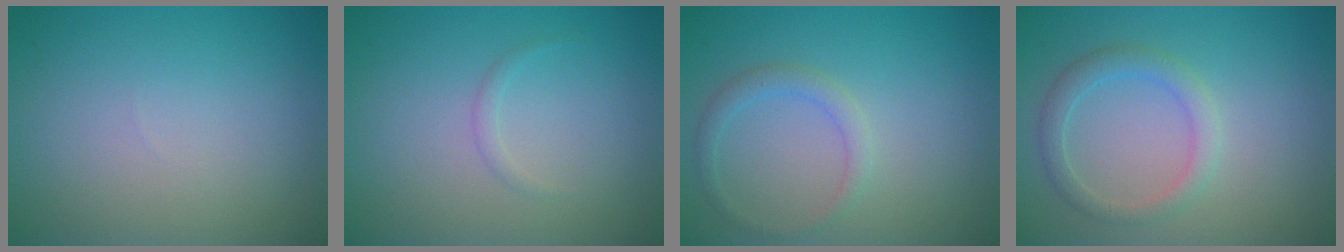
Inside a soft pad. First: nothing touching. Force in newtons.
{"total": 0.6, "press": 0.6, "slide": 0.1}
{"total": 1.7, "press": 1.7, "slide": 0.1}
{"total": 2.4, "press": 2.4, "slide": 0.1}